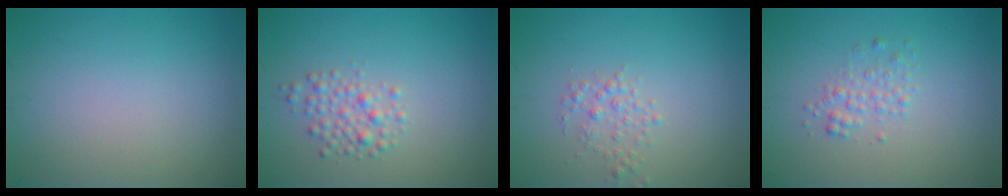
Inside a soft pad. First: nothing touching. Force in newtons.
{"total": 2.2, "press": 2.2, "slide": 0.1}
{"total": 1.5, "press": 1.5, "slide": 0.0}
{"total": 1.5, "press": 1.5, "slide": 0.0}